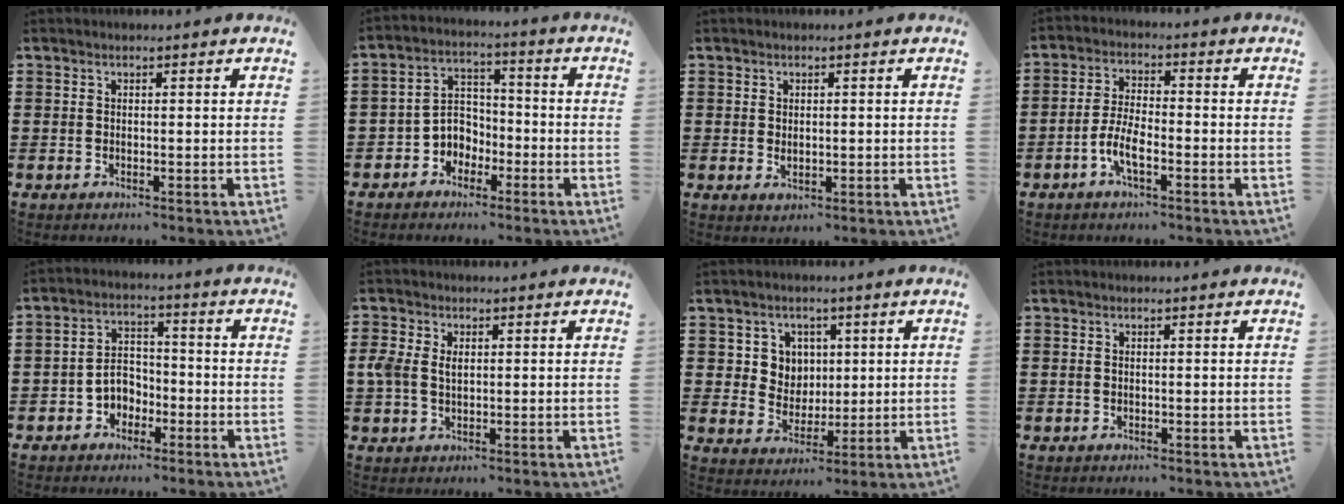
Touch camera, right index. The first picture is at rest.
{"total": 4.1, "force": [-2.6, 3.0, 0.8], "torque": [-0.029, 0.005, -0.057]}
{"total": 1.1, "force": [0.2, 0.8, 0.7], "torque": [-0.015, 0.007, 0.002]}
{"total": 5.2, "force": [-2.6, 1.2, 4.4], "torque": [-0.109, -0.010, -0.055]}
{"total": 4.0, "force": [-2.0, 2.9, 1.9], "torque": [-0.043, 0.006, -0.039]}
{"total": 3.3, "force": [0.4, 2.3, 2.3], "torque": [-0.065, 0.004, 0.000]}
{"total": 5.3, "force": [1.9, 4.9, 1.1], "torque": [-0.038, 0.014, 0.032]}
{"total": 0.0}